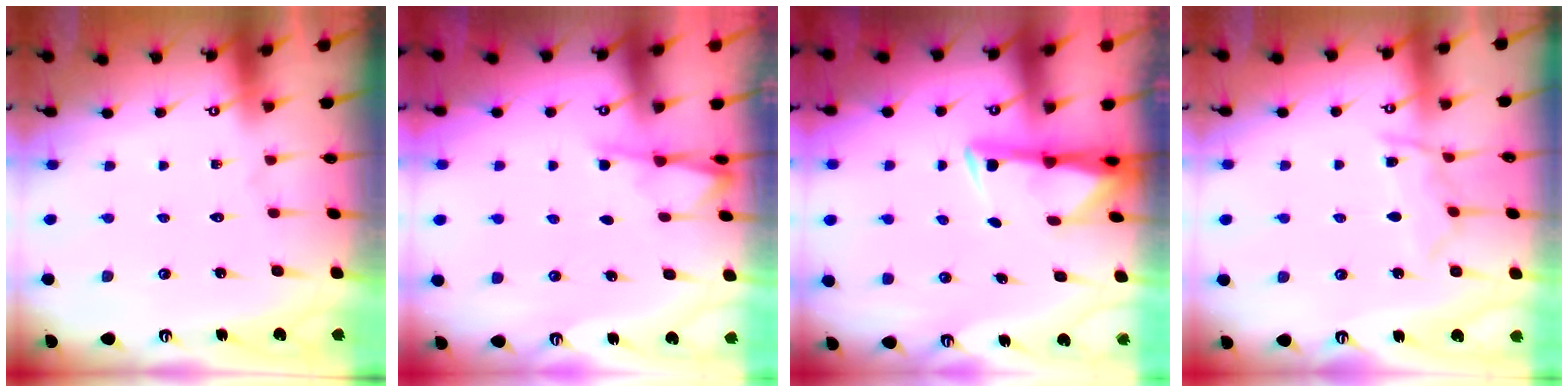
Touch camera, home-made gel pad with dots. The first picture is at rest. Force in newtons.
{"total": 2.7, "press": 2.7, "slide": 0.5}
{"total": 3.0, "press": 2.9, "slide": 0.5}
{"total": 7.5, "press": 7.4, "slide": 0.9}